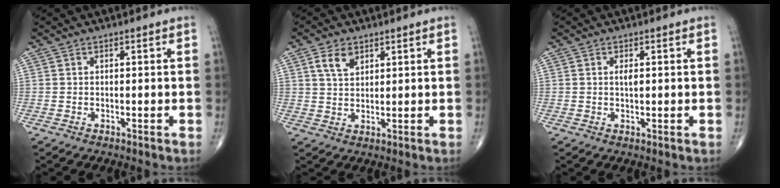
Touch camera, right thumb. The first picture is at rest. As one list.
[{"total": 4.6, "force": [2.4, 2.8, 2.7], "torque": [-0.041, -0.009, 0.047]}, {"total": 1.8, "force": [0.3, 0.7, 1.6], "torque": [-0.027, -0.001, 0.004]}]